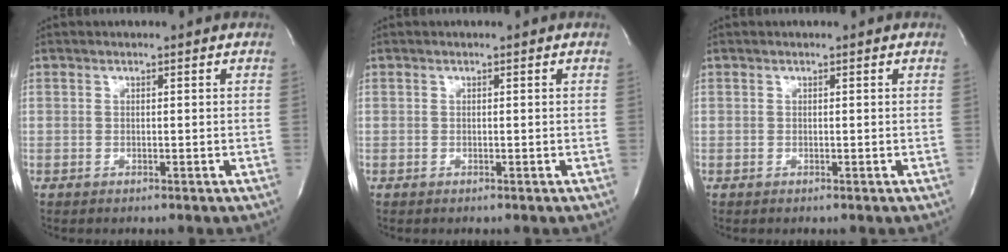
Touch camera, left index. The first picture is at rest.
{"total": 0.0}
{"total": 0.0}